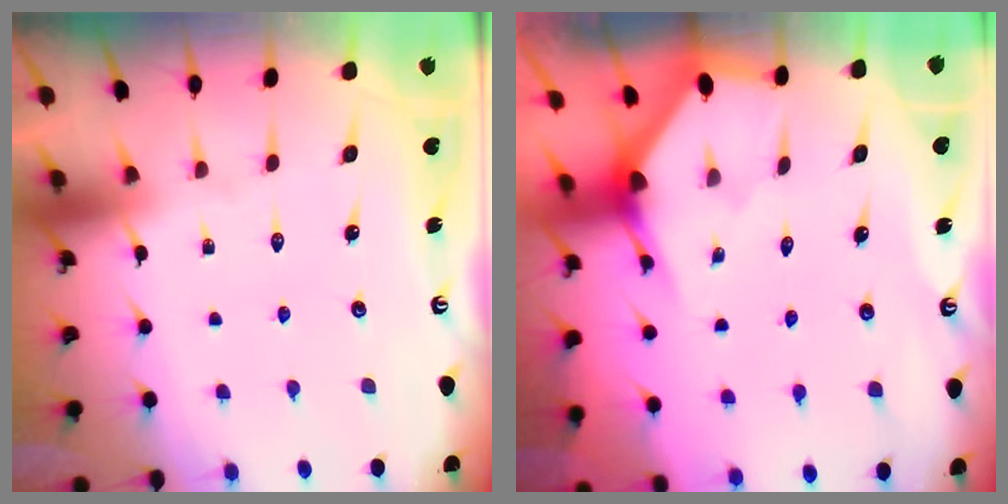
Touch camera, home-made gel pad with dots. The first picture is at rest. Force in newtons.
{"total": 2.5, "press": 2.5, "slide": 0.2}